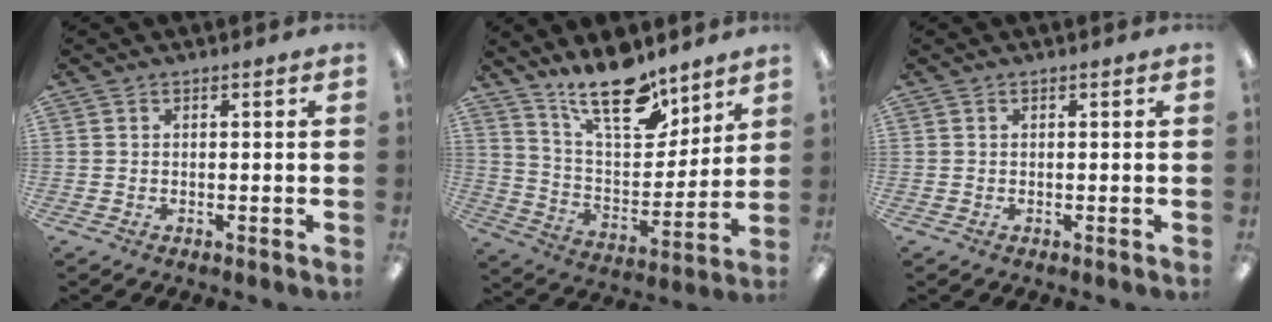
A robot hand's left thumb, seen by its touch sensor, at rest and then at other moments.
{"total": 18.8, "force": [13.9, 7.5, 10.2], "torque": [-0.178, -0.080, 0.242]}
{"total": 0.0}